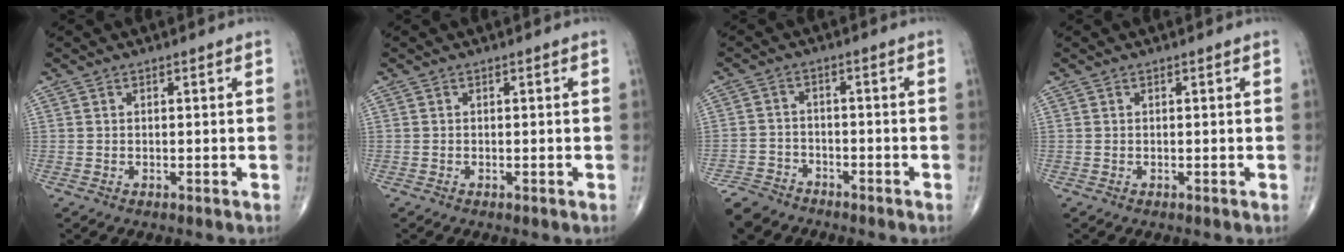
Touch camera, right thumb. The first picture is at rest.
{"total": 0.0}
{"total": 6.7, "force": [-5.5, 3.7, 1.3], "torque": [-0.027, 0.016, -0.106]}
{"total": 0.0}